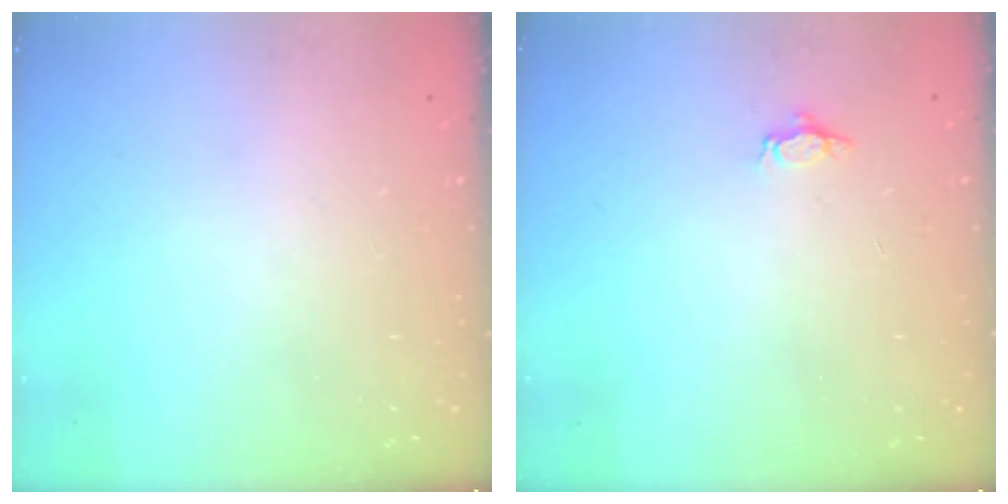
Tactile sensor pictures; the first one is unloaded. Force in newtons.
{"total": 3.5, "press": 3.4, "slide": 0.4}